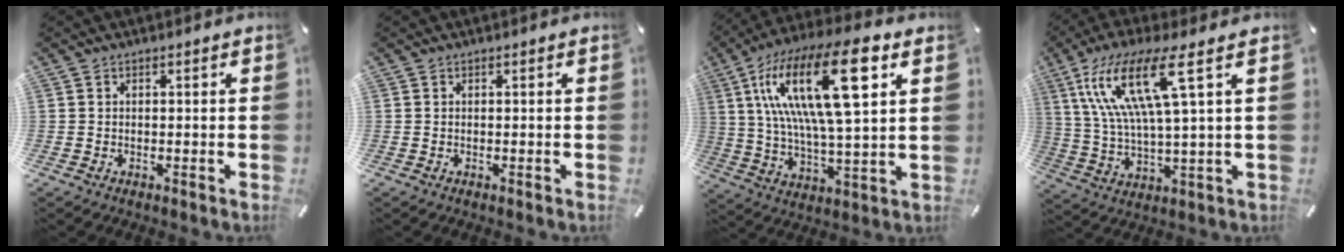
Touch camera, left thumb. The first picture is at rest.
{"total": 0.0}
{"total": 23.2, "force": [9.1, 7.3, 20.1], "torque": [-0.401, -0.031, 0.127]}
{"total": 16.4, "force": [6.4, 3.0, 14.8], "torque": [-0.323, -0.008, 0.095]}